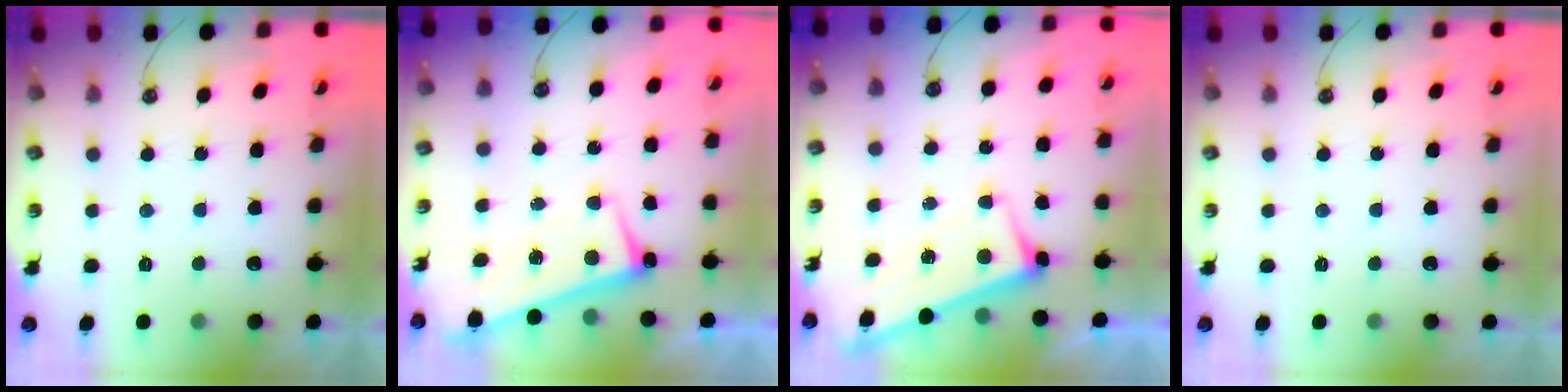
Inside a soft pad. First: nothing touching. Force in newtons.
{"total": 1.3, "press": 1.0, "slide": 0.9}
{"total": 2.8, "press": 2.8, "slide": 0.5}
{"total": 0.0}